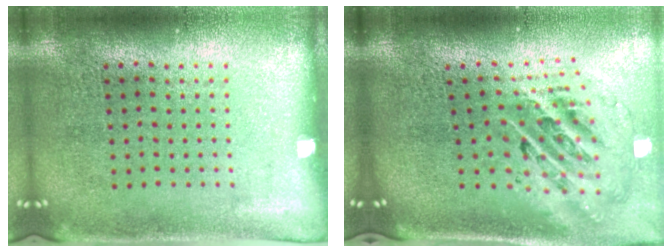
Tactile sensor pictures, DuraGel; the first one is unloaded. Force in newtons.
{"total": 2.6, "press": 1.8, "slide": 2.0}